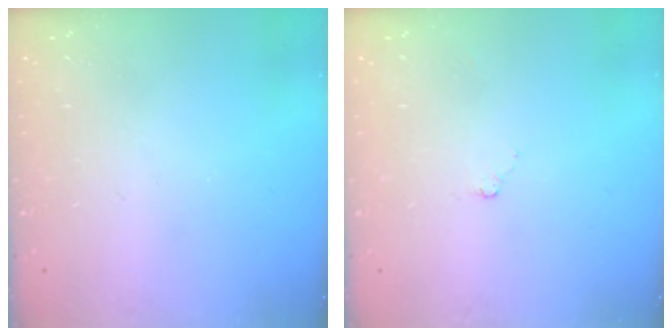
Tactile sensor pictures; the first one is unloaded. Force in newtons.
{"total": 1.3, "press": 1.3, "slide": 0.3}